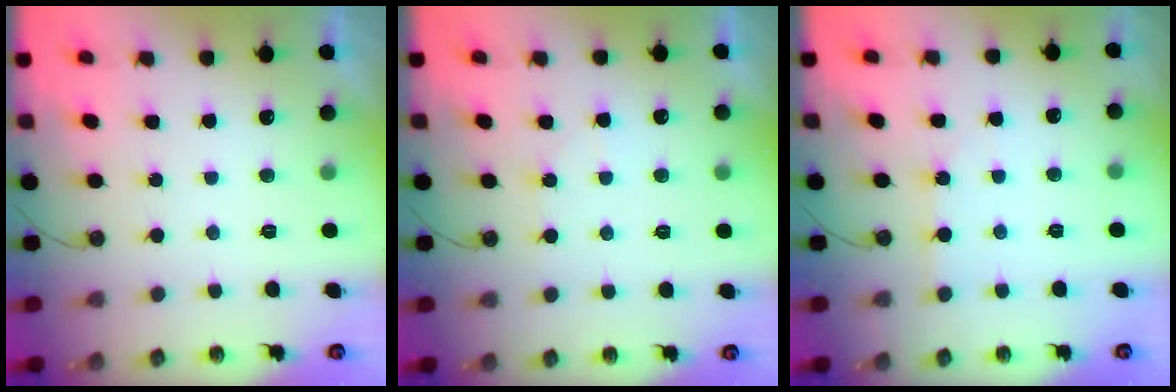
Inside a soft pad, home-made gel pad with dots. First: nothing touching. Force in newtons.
{"total": 3.0, "press": 3.0, "slide": 0.6}
{"total": 2.6, "press": 2.6, "slide": 0.3}